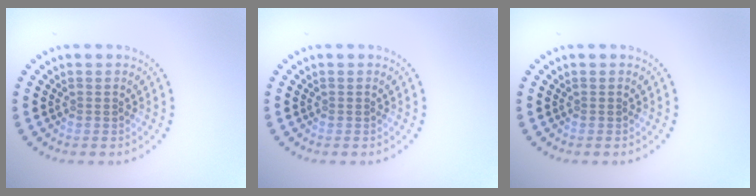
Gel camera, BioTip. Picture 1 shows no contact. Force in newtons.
{"total": 0.0}
{"total": 0.0}